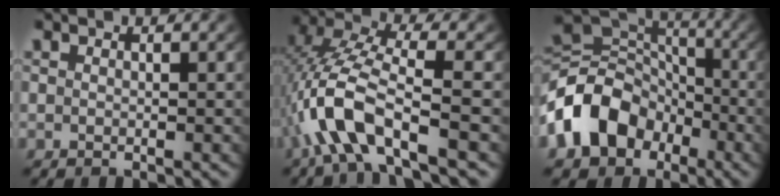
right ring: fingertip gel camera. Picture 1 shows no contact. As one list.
[{"total": 6.5, "force": [-0.9, 3.2, 5.6], "torque": [-0.158, -0.020, -0.005]}, {"total": 12.1, "force": [-2.4, 10.2, 6.0], "torque": [-0.138, -0.031, -0.033]}]